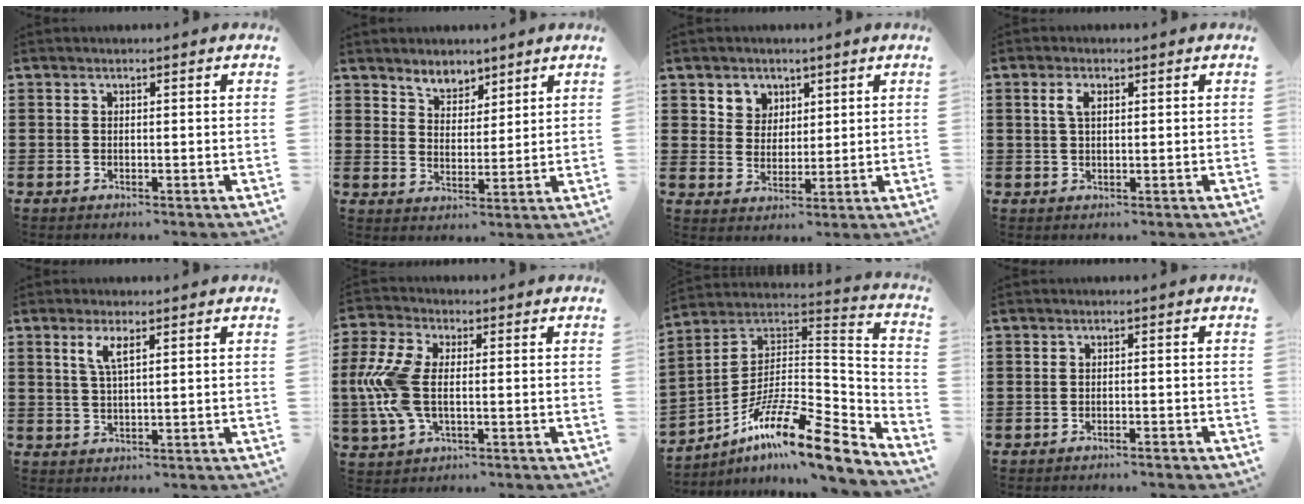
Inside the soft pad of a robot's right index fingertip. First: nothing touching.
{"total": 4.2, "force": [3.7, 2.0, 0.1], "torque": [-0.019, -0.001, 0.070]}
{"total": 4.1, "force": [2.3, 3.4, -0.1], "torque": [-0.020, 0.010, 0.041]}
{"total": 2.7, "force": [0.9, 1.3, 2.2], "torque": [-0.048, 0.008, 0.014]}
{"total": 3.4, "force": [1.5, 0.8, 2.9], "torque": [-0.063, 0.004, 0.024]}
{"total": 10.1, "force": [-0.6, 5.3, 8.5], "torque": [-0.214, -0.010, -0.018]}
{"total": 13.8, "force": [-9.4, 2.9, 9.6], "torque": [-0.172, 0.011, -0.173]}
{"total": 1.1, "force": [-1.1, -0.1, 0.3], "torque": [-0.008, -0.001, -0.021]}